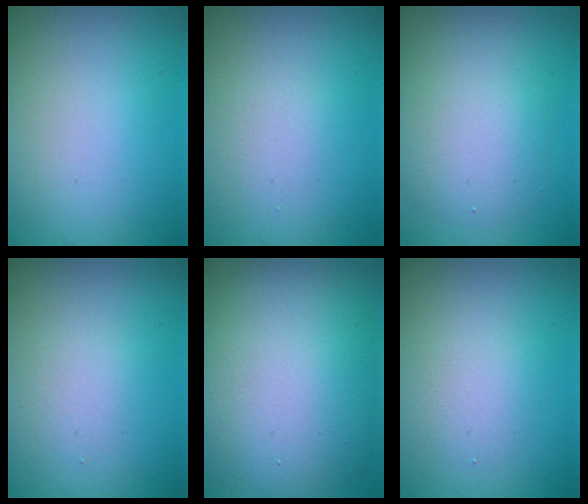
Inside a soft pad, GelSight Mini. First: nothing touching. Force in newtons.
{"total": 1.3, "press": 1.3, "slide": 0.1}
{"total": 4.8, "press": 4.8, "slide": 0.1}
{"total": 1.4, "press": 1.4, "slide": 0.0}
{"total": 13.1, "press": 13.1, "slide": 0.7}
{"total": 2.4, "press": 2.4, "slide": 0.2}